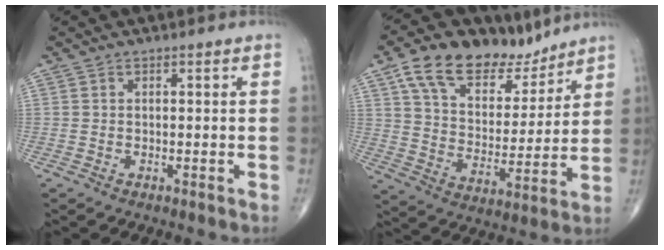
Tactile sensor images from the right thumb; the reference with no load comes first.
{"total": 17.6, "force": [12.1, 9.4, 8.6], "torque": [-0.103, -0.043, 0.212]}